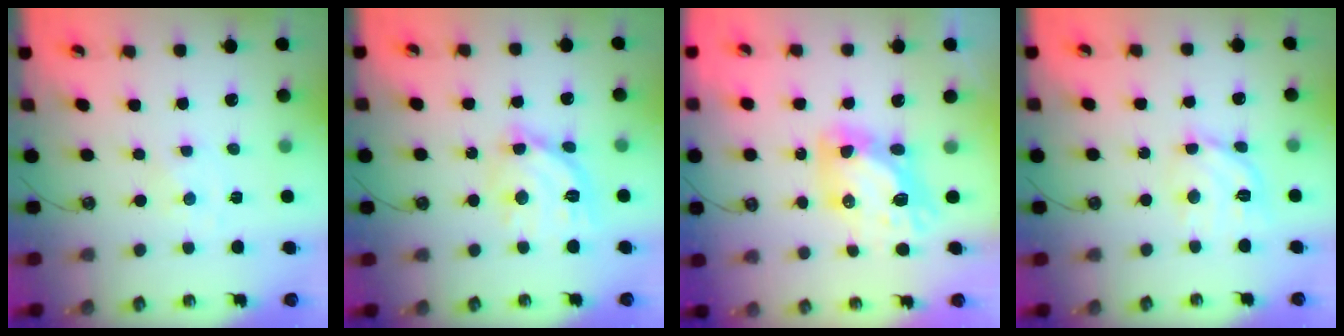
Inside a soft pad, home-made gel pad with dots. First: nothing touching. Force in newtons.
{"total": 14.2, "press": 14.2, "slide": 1.1}
{"total": 12.8, "press": 12.7, "slide": 1.3}
{"total": 12.5, "press": 12.4, "slide": 1.1}